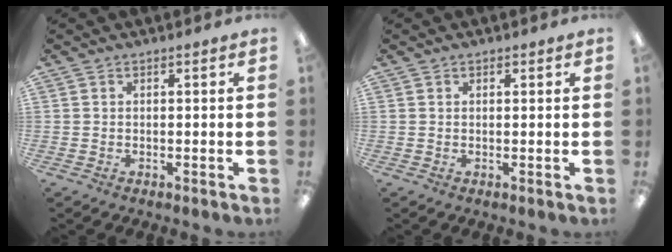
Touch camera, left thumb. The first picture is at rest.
{"total": 0.6, "force": [0.4, 0.5, 0.2], "torque": [-0.003, 0.003, 0.007]}